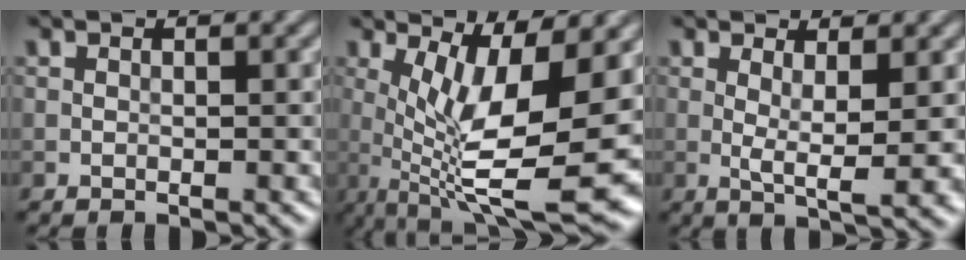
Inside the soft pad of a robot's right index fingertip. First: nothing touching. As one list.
[{"total": 12.4, "force": [-0.5, 3.5, 11.9], "torque": [-0.187, -0.015, 0.002]}, {"total": 3.8, "force": [0.7, 0.6, 3.6], "torque": [-0.067, -0.012, 0.013]}]